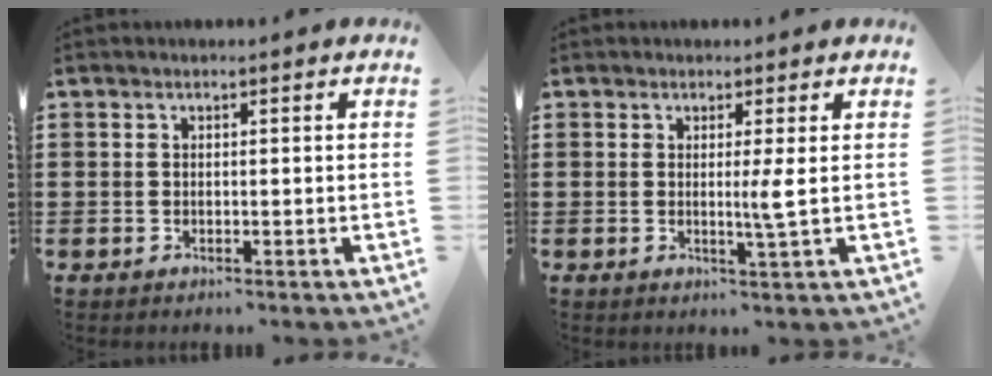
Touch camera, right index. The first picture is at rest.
{"total": 2.9, "force": [0.3, -0.7, 2.8], "torque": [-0.045, -0.013, 0.000]}